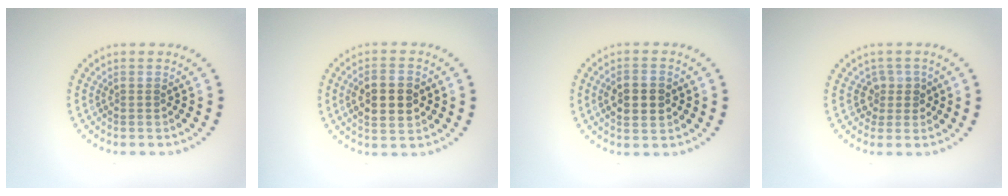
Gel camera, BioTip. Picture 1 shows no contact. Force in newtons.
{"total": 4.6, "press": 4.6, "slide": 0.4}
{"total": 4.2, "press": 4.2, "slide": 0.1}
{"total": 1.9, "press": 1.5, "slide": 1.2}